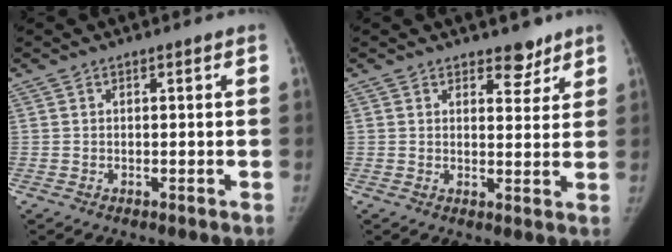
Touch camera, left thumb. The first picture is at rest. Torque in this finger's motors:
{"motor_torque": [0.50, -0.41, 0.48, -0.04, 0.08]}